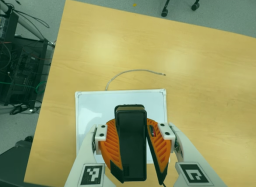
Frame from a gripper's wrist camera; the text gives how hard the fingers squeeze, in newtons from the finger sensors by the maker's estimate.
{"total": 13.1, "left": 11.4, "right": 14.8}